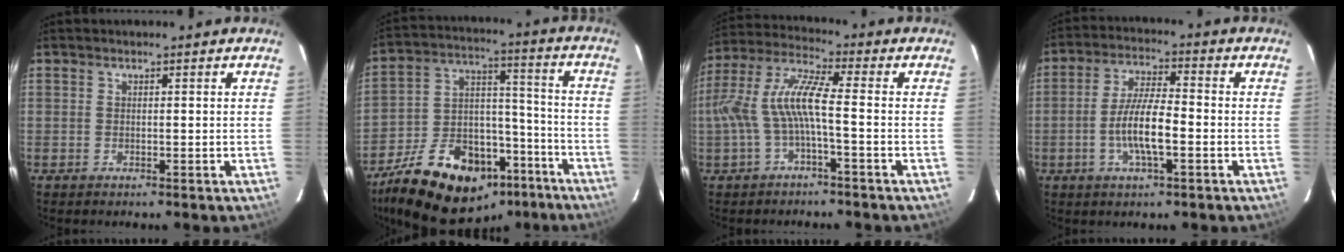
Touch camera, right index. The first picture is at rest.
{"total": 24.5, "force": [-16.1, 13.5, 12.5], "torque": [-0.247, 0.043, -0.226]}
{"total": 9.4, "force": [-2.2, 1.5, 9.0], "torque": [-0.197, 0.010, -0.040]}
{"total": 8.5, "force": [-2.6, 1.9, 7.9], "torque": [-0.158, 0.003, -0.050]}